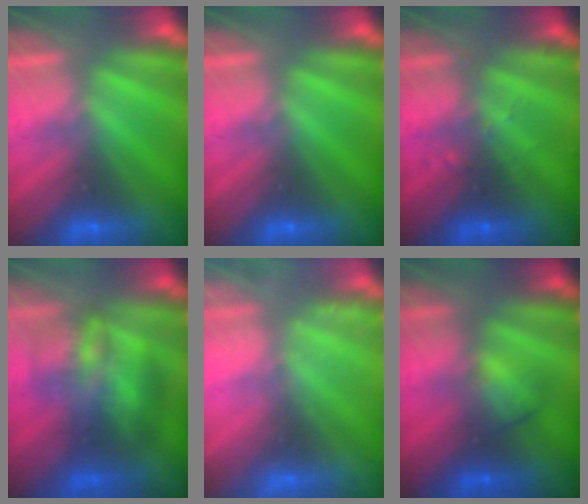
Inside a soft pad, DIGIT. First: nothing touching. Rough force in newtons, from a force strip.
{"total": 0.0}
{"total": 2.7}
{"total": 3.5}
{"total": 2.4}
{"total": 2.0}